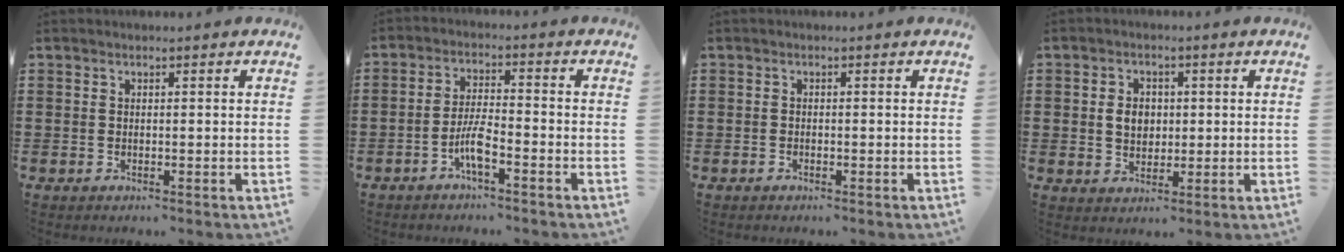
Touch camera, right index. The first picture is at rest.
{"total": 4.9, "force": [-2.7, 0.8, 4.0], "torque": [-0.095, -0.006, -0.056]}
{"total": 0.5, "force": [-0.5, 0.2, 0.1], "torque": [-0.004, -0.002, -0.009]}
{"total": 4.0, "force": [0.3, 3.1, 2.5], "torque": [-0.049, 0.008, 0.001]}